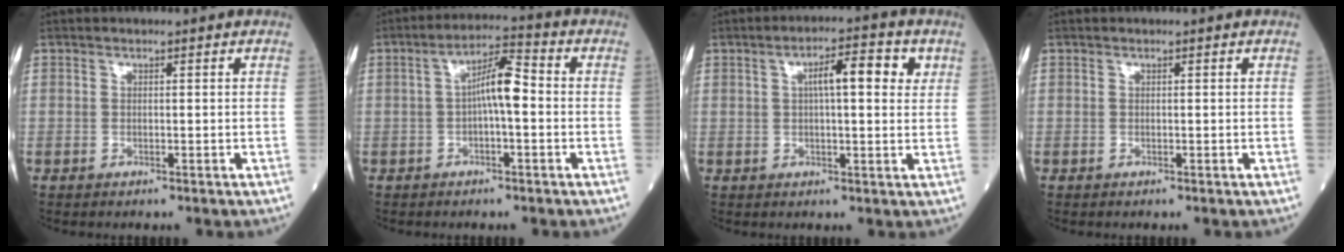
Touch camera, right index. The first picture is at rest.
{"total": 6.2, "force": [-0.2, 1.2, 6.1], "torque": [-0.105, 0.022, -0.008]}
{"total": 7.0, "force": [2.2, 1.7, 6.4], "torque": [-0.097, 0.016, 0.028]}
{"total": 0.0}